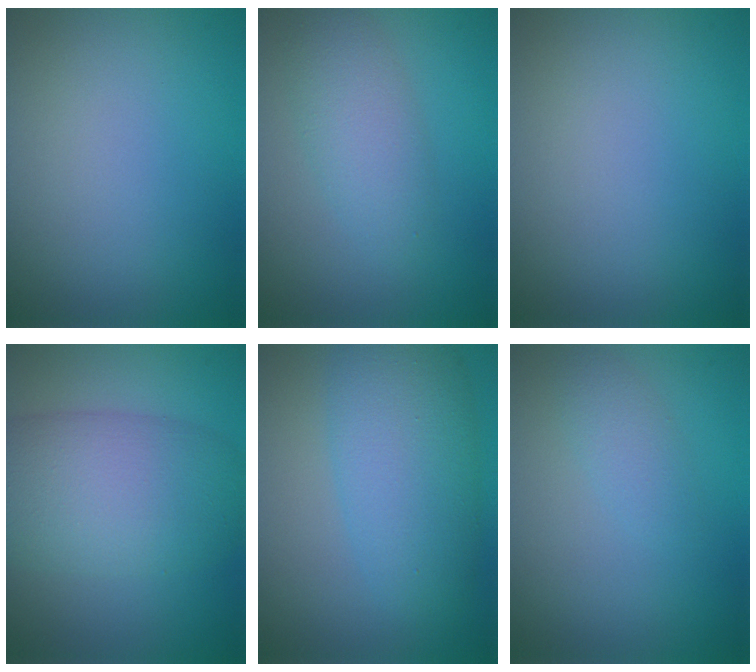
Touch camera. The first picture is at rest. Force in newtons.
{"total": 3.3, "press": 3.3, "slide": 0.0}
{"total": 0.0}
{"total": 9.1, "press": 9.1, "slide": 0.3}
{"total": 6.6, "press": 6.6, "slide": 0.3}
{"total": 1.6, "press": 1.6, "slide": 0.1}